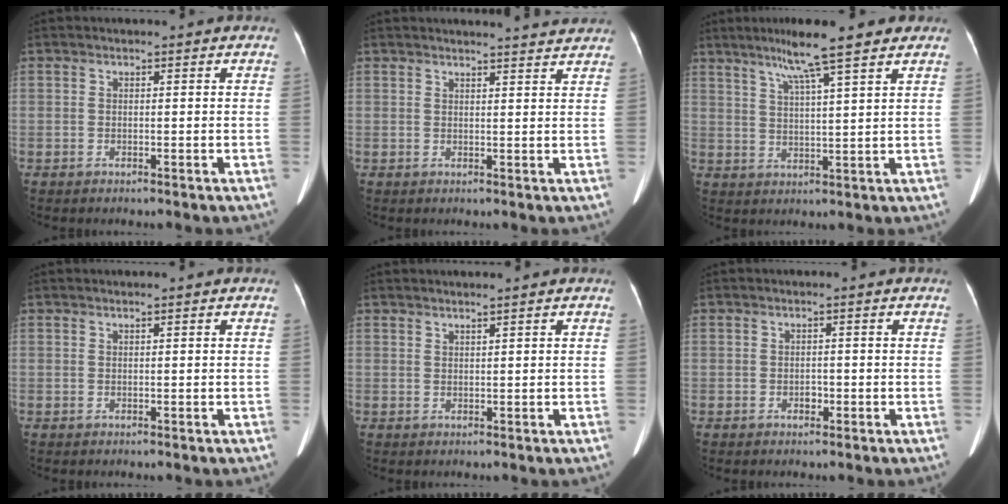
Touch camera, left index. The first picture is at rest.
{"total": 6.3, "force": [6.2, 0.1, 1.4], "torque": [-0.019, 0.002, 0.058]}
{"total": 9.2, "force": [6.5, -0.4, 6.4], "torque": [-0.104, 0.017, 0.106]}
{"total": 0.0}
{"total": 0.8, "force": [0.7, -0.3, 0.3], "torque": [-0.015, -0.003, 0.020]}
{"total": 1.0, "force": [-0.5, 0.7, 0.5], "torque": [-0.009, 0.002, -0.006]}